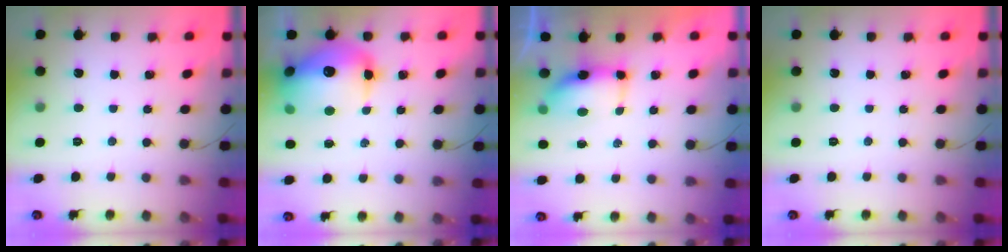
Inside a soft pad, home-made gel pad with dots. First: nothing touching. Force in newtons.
{"total": 19.2, "press": 18.7, "slide": 4.1}
{"total": 7.0, "press": 6.9, "slide": 1.1}
{"total": 0.0}